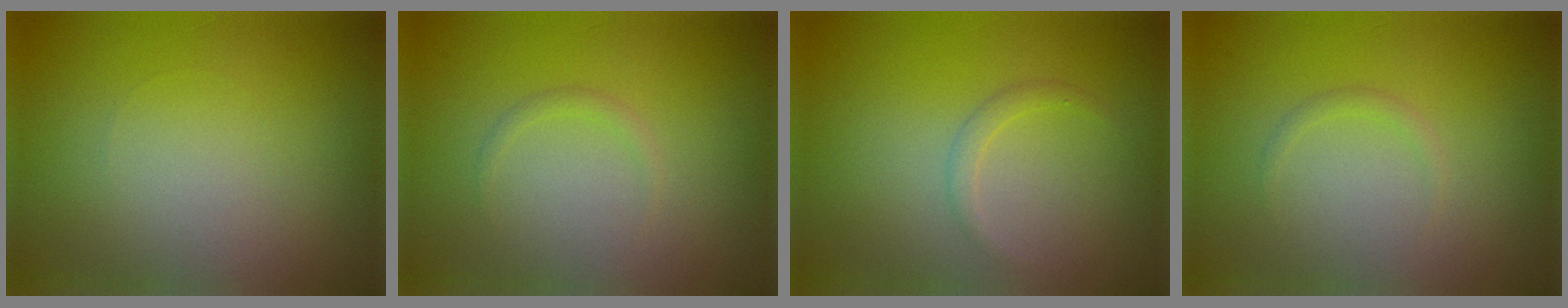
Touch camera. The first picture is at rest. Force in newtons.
{"total": 0.7, "press": 0.7, "slide": 0.1}
{"total": 1.1, "press": 1.1, "slide": 0.1}
{"total": 0.7, "press": 0.7, "slide": 0.1}